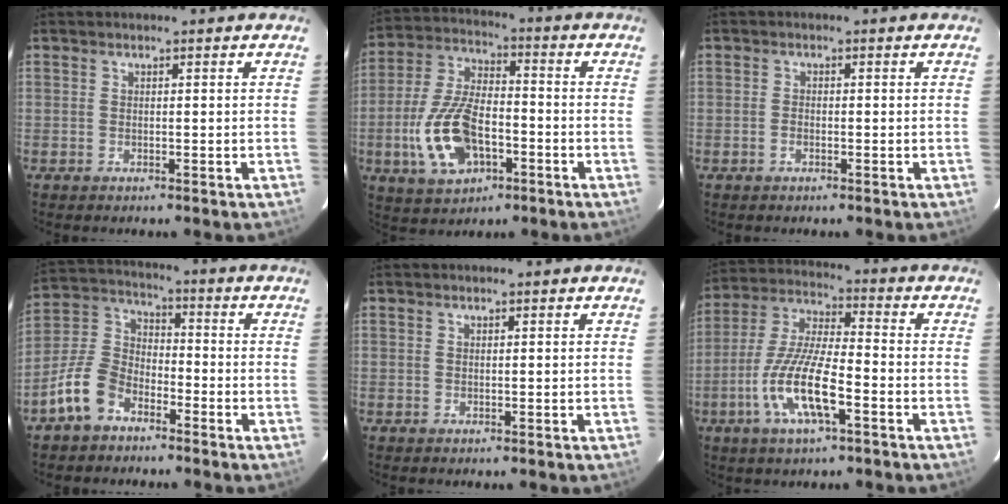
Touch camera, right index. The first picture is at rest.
{"total": 15.3, "force": [-5.1, 8.2, 11.9], "torque": [-0.258, 0.003, -0.086]}
{"total": 1.3, "force": [-0.7, 0.8, 0.8], "torque": [-0.016, 0.001, -0.013]}
{"total": 9.9, "force": [-6.2, 5.8, 5.1], "torque": [-0.117, 0.026, -0.122]}
{"total": 0.0}
{"total": 13.7, "force": [-5.6, 3.4, 12.0], "torque": [-0.255, -0.007, -0.109]}